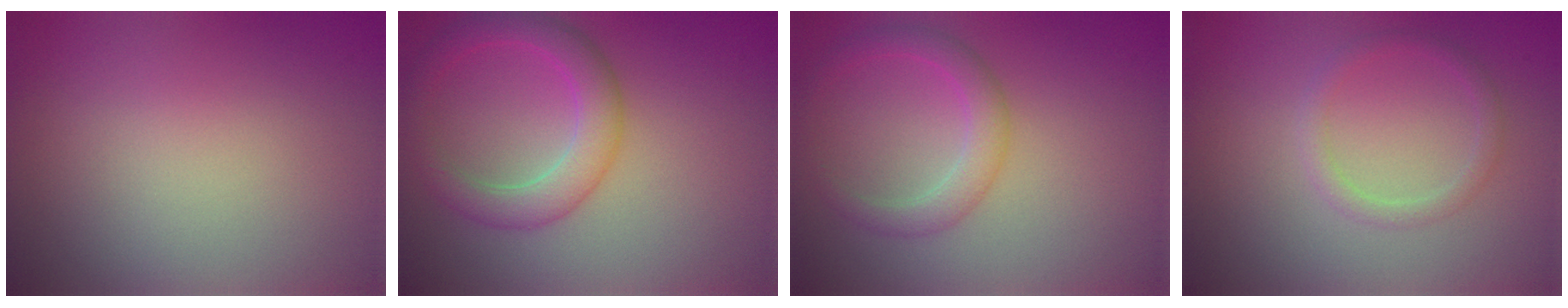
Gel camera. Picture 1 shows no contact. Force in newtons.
{"total": 4.1, "press": 4.1, "slide": 0.2}
{"total": 2.7, "press": 2.7, "slide": 0.1}
{"total": 1.6, "press": 1.6, "slide": 0.1}